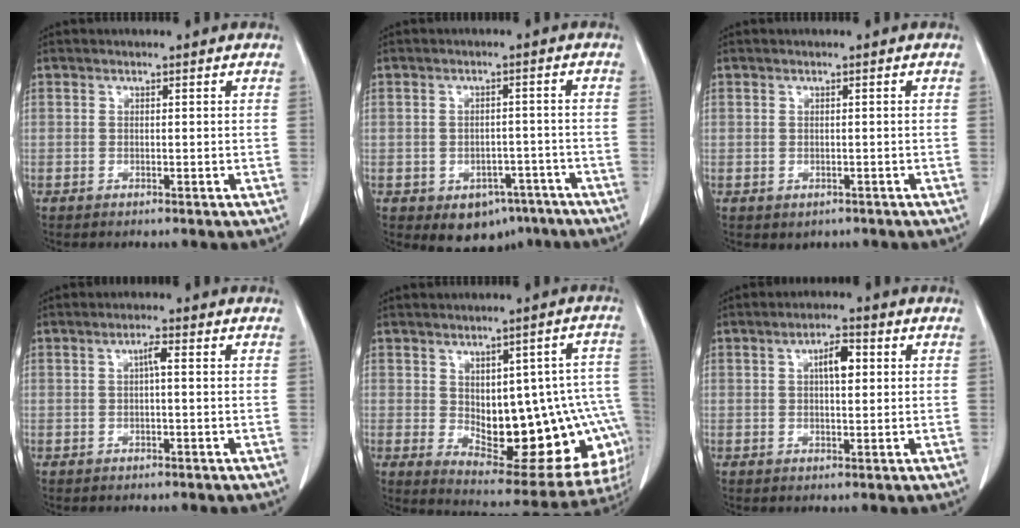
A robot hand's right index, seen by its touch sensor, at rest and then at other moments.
{"total": 7.1, "force": [-4.2, 4.9, 2.9], "torque": [-0.022, 0.012, -0.049]}
{"total": 1.4, "force": [-0.6, 1.2, 0.4], "torque": [-0.008, 0.002, 0.000]}
{"total": 1.7, "force": [0.2, 0.2, 1.7], "torque": [-0.031, 0.004, 0.004]}
{"total": 21.1, "force": [-2.1, 9.6, 18.7], "torque": [-0.167, 0.028, 0.006]}
{"total": 4.0, "force": [1.0, 1.3, 3.7], "torque": [-0.063, 0.007, 0.015]}